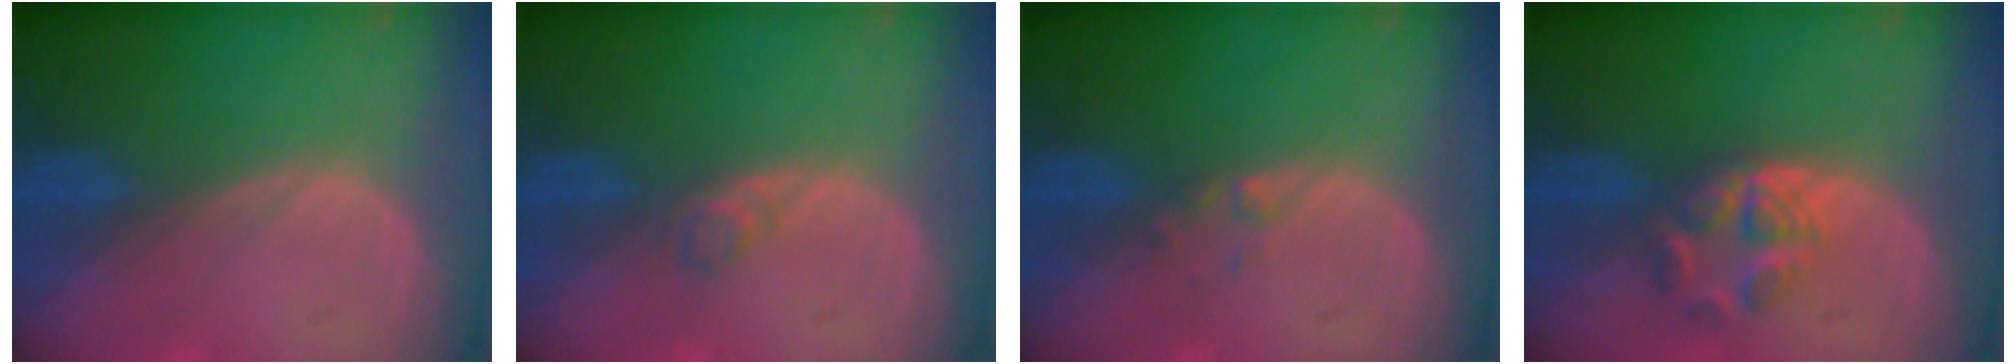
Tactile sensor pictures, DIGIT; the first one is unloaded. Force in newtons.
{"total": 1.6, "press": 1.6, "slide": 0.2}
{"total": 1.2, "press": 1.2, "slide": 0.1}
{"total": 6.0, "press": 5.0, "slide": 3.3}